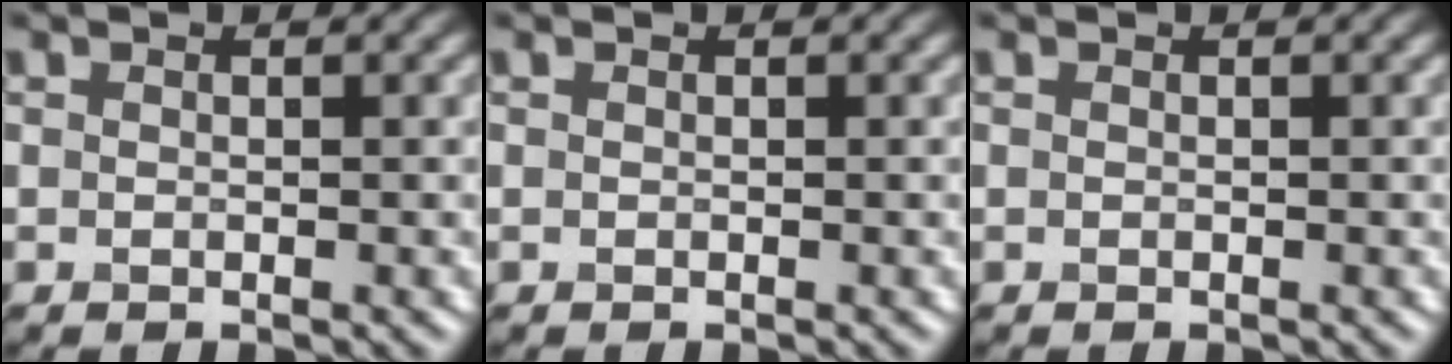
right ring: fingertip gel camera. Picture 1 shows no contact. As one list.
[{"total": 0.0}, {"total": 0.0}]